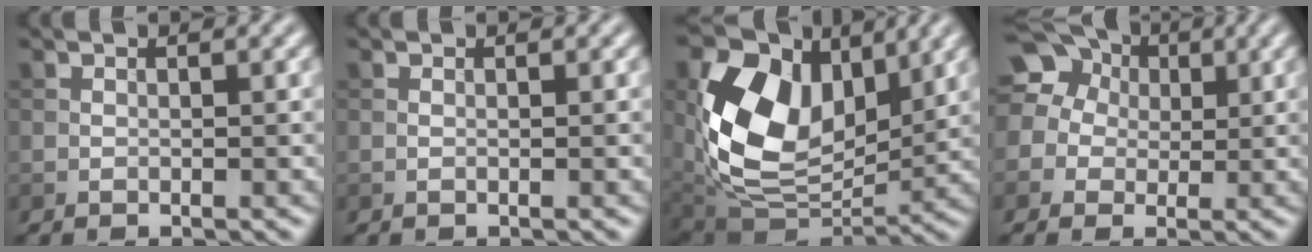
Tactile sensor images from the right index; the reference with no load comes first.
{"total": 0.0}
{"total": 13.3, "force": [3.6, 8.7, 9.5], "torque": [-0.171, 0.003, 0.066]}
{"total": 12.9, "force": [4.7, 10.7, 5.4], "torque": [-0.144, 0.045, 0.057]}